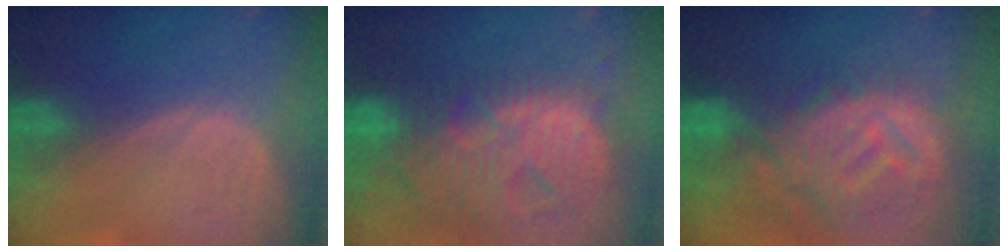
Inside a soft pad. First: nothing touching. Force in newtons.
{"total": 13.8, "press": 11.8, "slide": 7.1}
{"total": 12.4, "press": 11.1, "slide": 5.7}